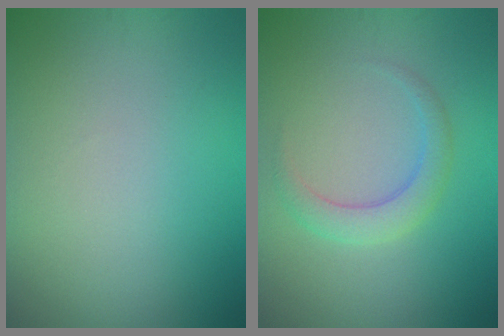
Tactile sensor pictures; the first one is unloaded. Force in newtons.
{"total": 2.4, "press": 2.4, "slide": 0.0}